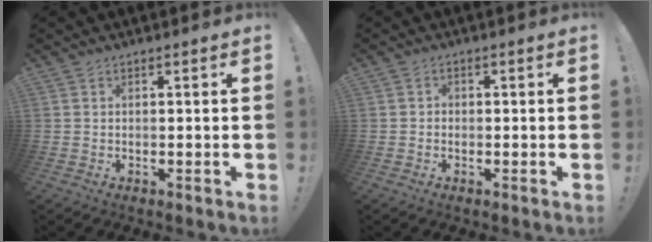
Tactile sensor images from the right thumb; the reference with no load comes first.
{"total": 1.3, "force": [-0.7, 1.0, 0.3], "torque": [-0.008, 0.006, -0.013]}